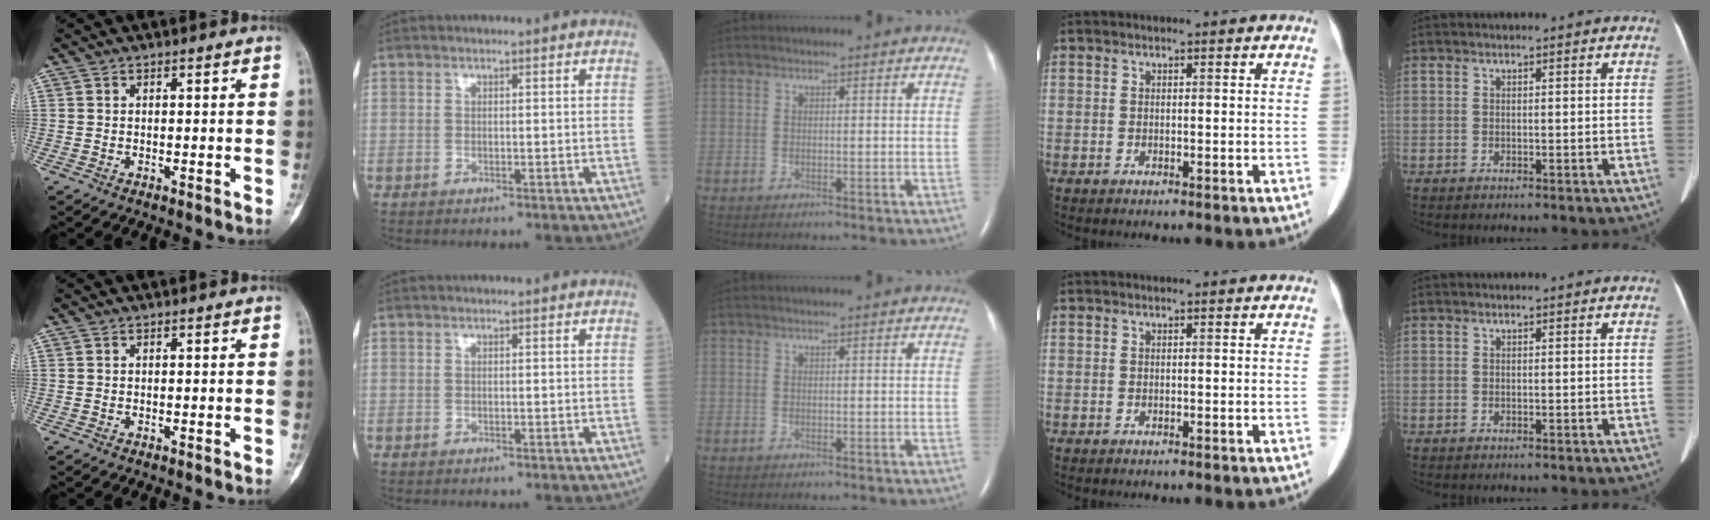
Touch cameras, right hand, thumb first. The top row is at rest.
{}